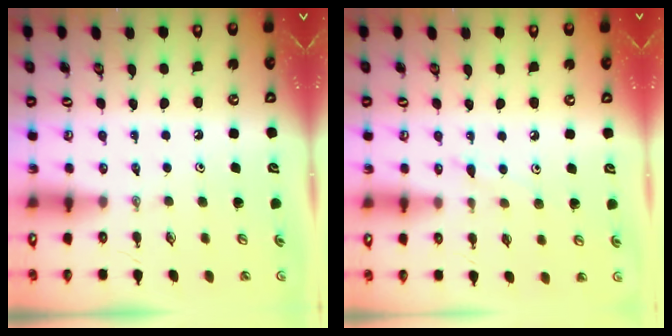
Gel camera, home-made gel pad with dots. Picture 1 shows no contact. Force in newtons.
{"total": 5.9, "press": 5.8, "slide": 0.7}